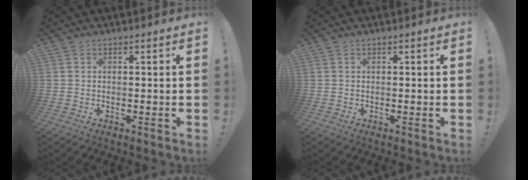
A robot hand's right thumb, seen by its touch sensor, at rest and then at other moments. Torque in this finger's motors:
{"motor_torque": [-0.04, 0.01, 0.09, -0.05, 0.02]}